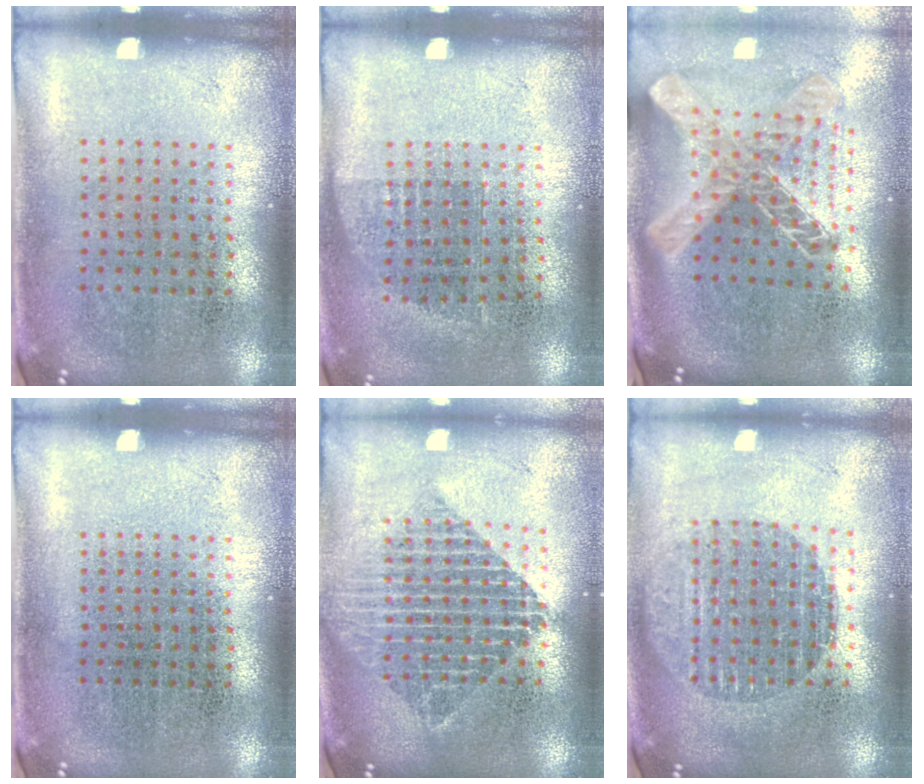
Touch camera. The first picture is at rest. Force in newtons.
{"total": 0.6, "press": 0.6, "slide": 0.2}
{"total": 1.9, "press": 1.6, "slide": 1.1}
{"total": 0.0}
{"total": 2.0, "press": 1.6, "slide": 1.2}
{"total": 1.7, "press": 1.5, "slide": 0.8}